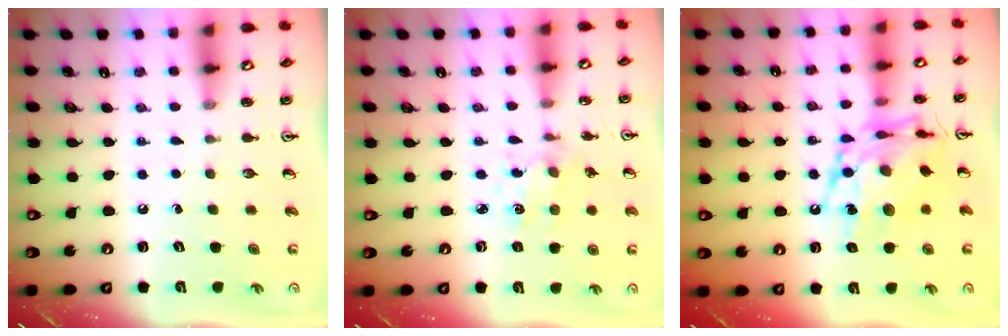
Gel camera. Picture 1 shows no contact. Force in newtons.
{"total": 1.9, "press": 1.9, "slide": 0.3}
{"total": 16.5, "press": 16.4, "slide": 1.3}